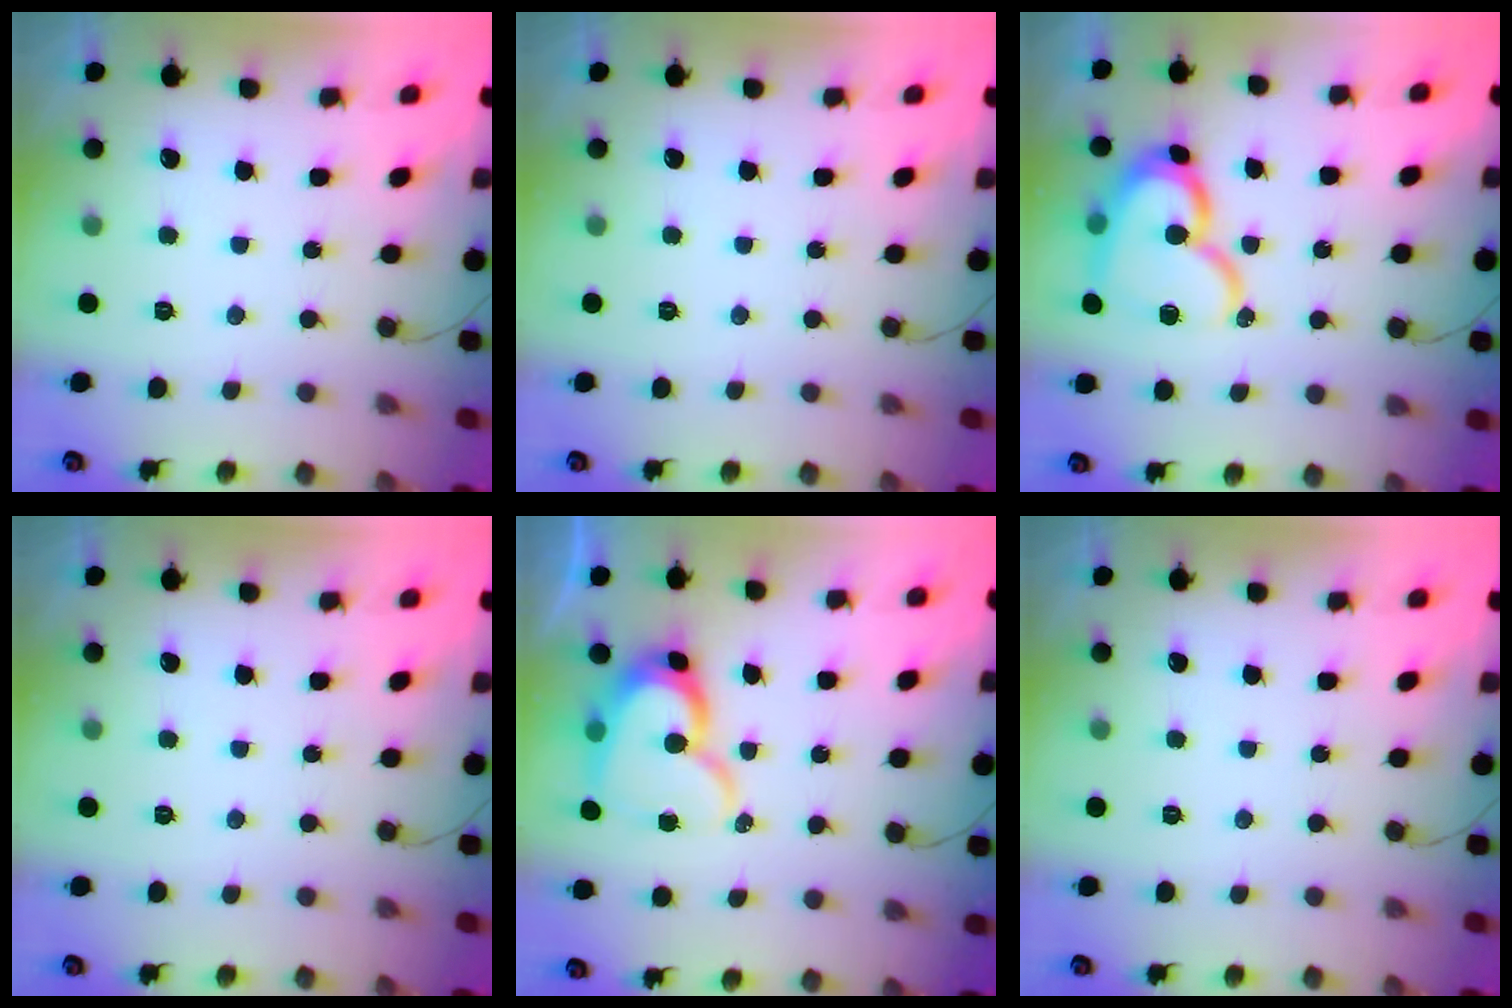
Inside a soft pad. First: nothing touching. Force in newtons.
{"total": 0.0}
{"total": 17.1, "press": 17.0, "slide": 1.7}
{"total": 0.0}
{"total": 14.3, "press": 14.2, "slide": 1.6}
{"total": 0.0}